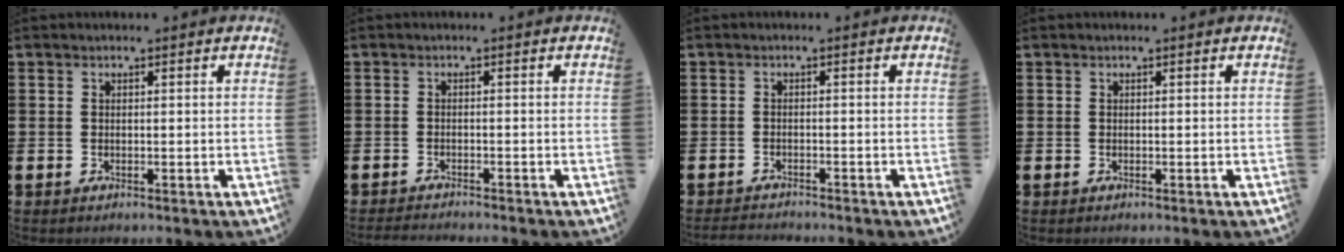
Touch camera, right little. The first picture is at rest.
{"total": 1.1, "force": [-1.1, -0.1, 0.1], "torque": [-0.003, -0.001, -0.022]}
{"total": 1.3, "force": [-1.3, 0.0, 0.0], "torque": [-0.003, 0.001, -0.027]}
{"total": 0.0}